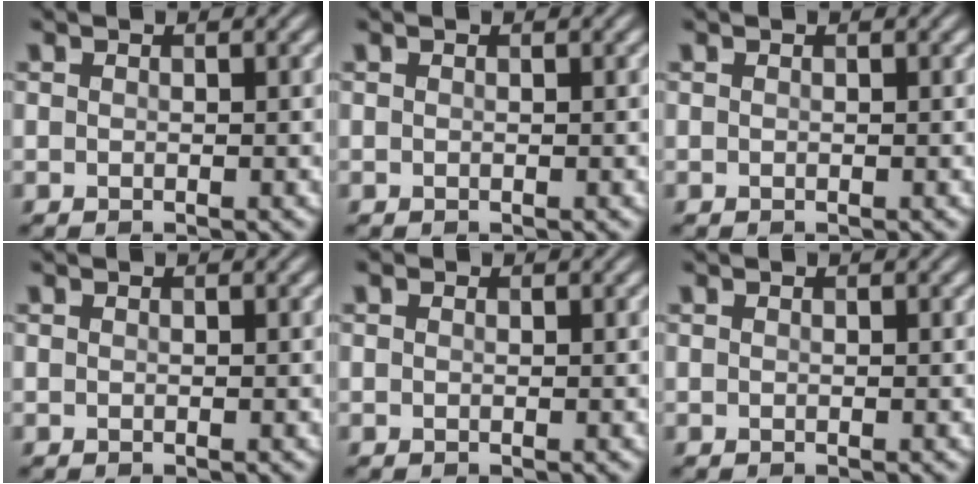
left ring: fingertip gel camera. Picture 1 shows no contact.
{"total": 0.0}
{"total": 0.0}
{"total": 0.0}
{"total": 0.0}
{"total": 0.0}